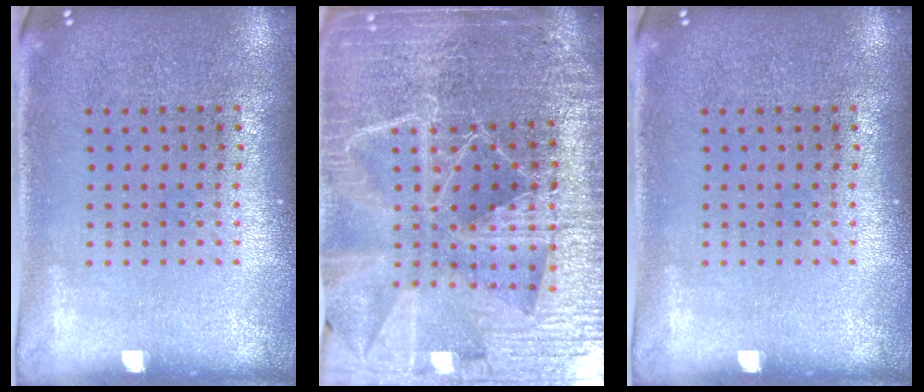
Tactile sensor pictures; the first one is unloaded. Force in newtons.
{"total": 6.3, "press": 5.5, "slide": 3.1}
{"total": 0.0}